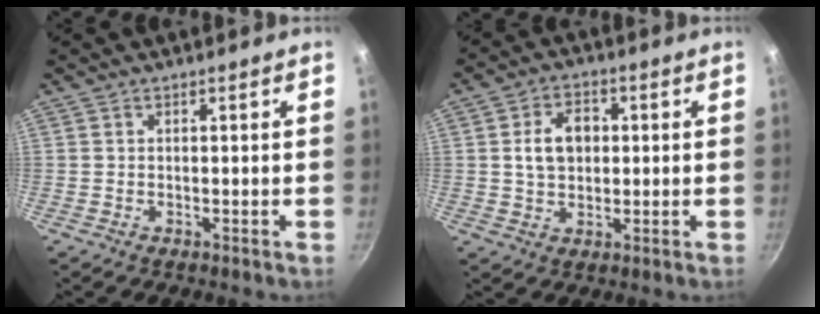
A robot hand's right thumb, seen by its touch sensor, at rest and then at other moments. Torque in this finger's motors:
{"motor_torque": [0.86, 0.62, 0.90, -0.08, 0.00]}